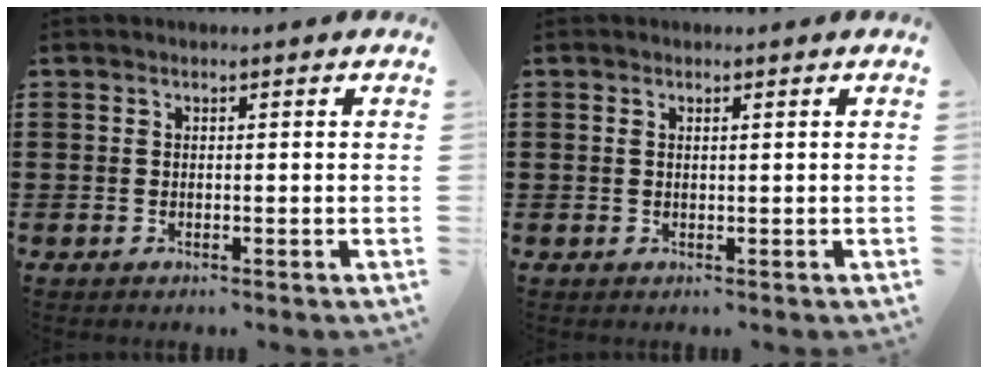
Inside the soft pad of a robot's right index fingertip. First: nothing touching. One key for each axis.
{"total": 0.7, "fx": 0.3, "fy": 0.2, "fz": 0.6, "tx": -0.013, "ty": 0.001, "tz": 0.005}